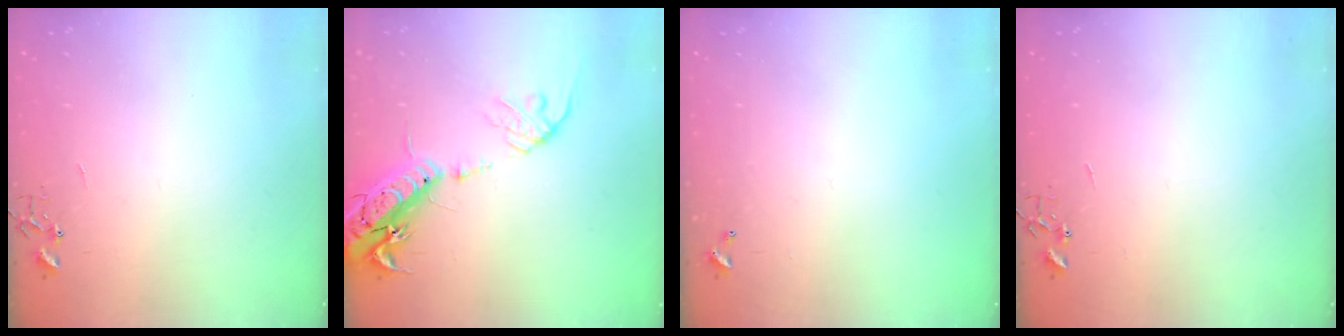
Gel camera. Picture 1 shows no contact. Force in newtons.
{"total": 18.1, "press": 17.7, "slide": 3.8}
{"total": 0.0}
{"total": 0.0}